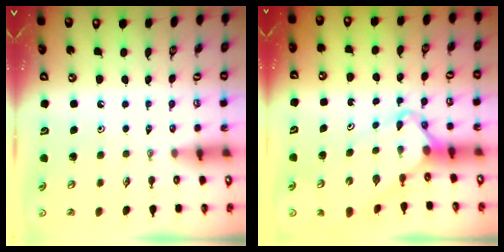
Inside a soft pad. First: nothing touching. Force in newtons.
{"total": 4.9, "press": 4.9, "slide": 0.4}